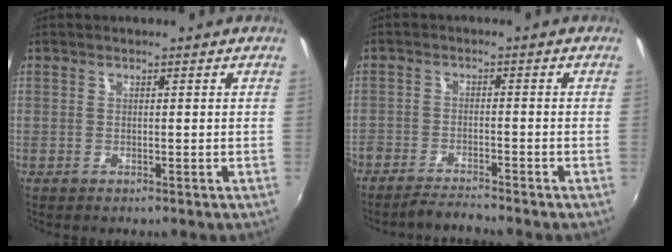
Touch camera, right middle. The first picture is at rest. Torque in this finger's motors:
{"motor_torque": [1.13, -1.01, 0.21, 0.14]}